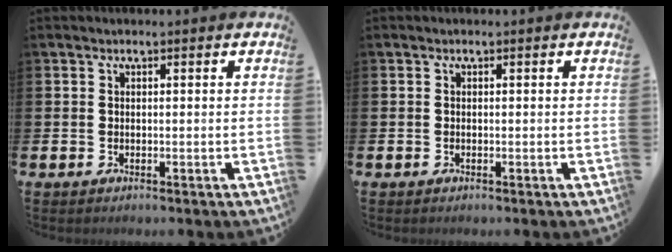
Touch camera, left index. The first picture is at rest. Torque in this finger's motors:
{"motor_torque": [-0.13, -0.04, -0.03, -0.01]}